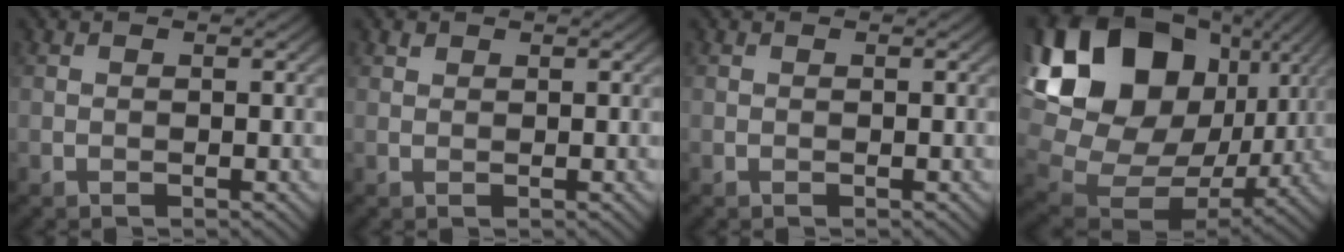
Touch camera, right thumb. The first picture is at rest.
{"total": 0.6, "force": [0.5, 0.3, 0.1], "torque": [-0.001, -0.001, 0.011]}
{"total": 0.0}
{"total": 22.8, "force": [6.9, 17.7, 12.7], "torque": [-0.322, 0.014, 0.145]}